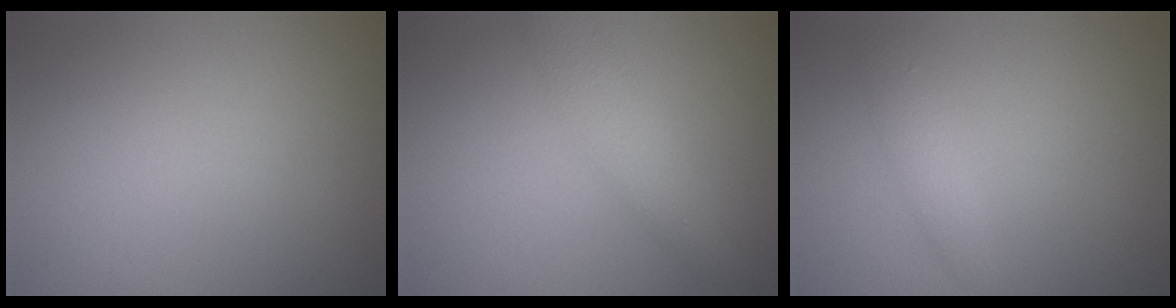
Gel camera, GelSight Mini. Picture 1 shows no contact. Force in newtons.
{"total": 2.8, "press": 2.8, "slide": 0.1}
{"total": 1.4, "press": 1.4, "slide": 0.0}